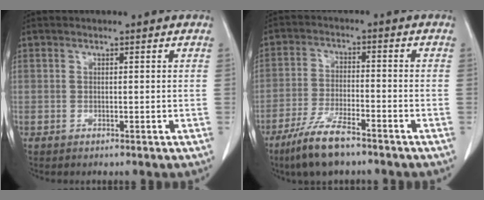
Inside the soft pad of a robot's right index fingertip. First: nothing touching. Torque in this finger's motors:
{"motor_torque": [0.65, -0.70, 0.33, 0.13]}